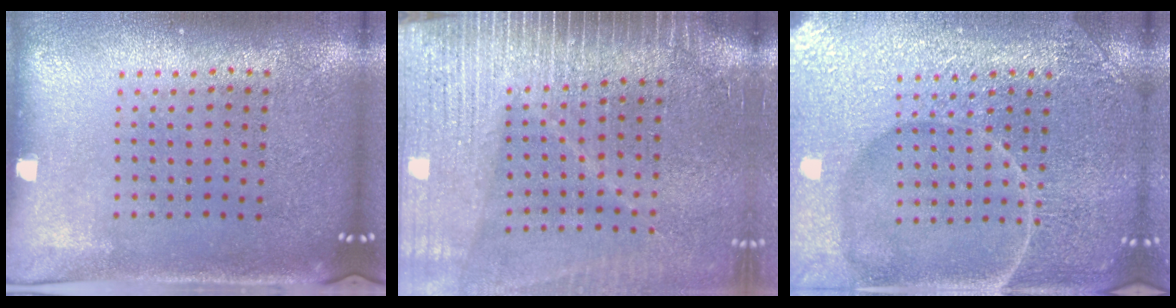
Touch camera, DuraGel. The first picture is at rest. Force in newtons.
{"total": 3.8, "press": 3.3, "slide": 1.9}
{"total": 7.5, "press": 7.4, "slide": 1.0}